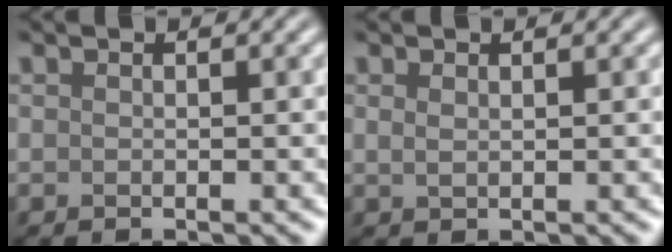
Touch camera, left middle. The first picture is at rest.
{"total": 0.7, "force": [0.4, 0.2, 0.5], "torque": [-0.011, 0.000, 0.009]}